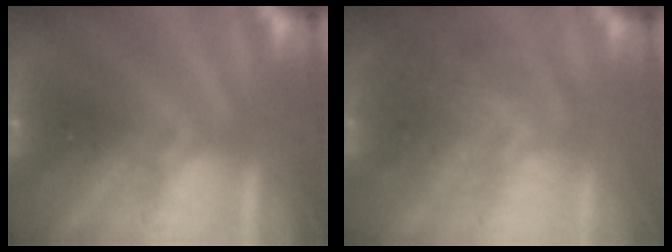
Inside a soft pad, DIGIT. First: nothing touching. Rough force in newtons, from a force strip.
{"total": 2.8}